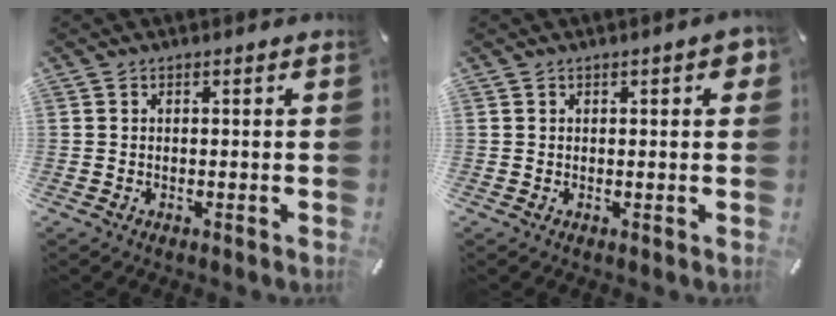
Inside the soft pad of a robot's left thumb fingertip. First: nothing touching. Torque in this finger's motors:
{"motor_torque": [0.53, 0.76, -0.02, 0.00, 0.00]}